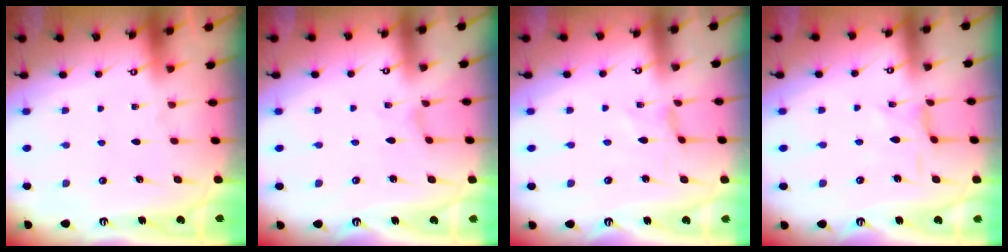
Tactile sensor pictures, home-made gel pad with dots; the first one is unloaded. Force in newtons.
{"total": 0.0}
{"total": 0.0}
{"total": 1.3, "press": 1.2, "slide": 0.1}